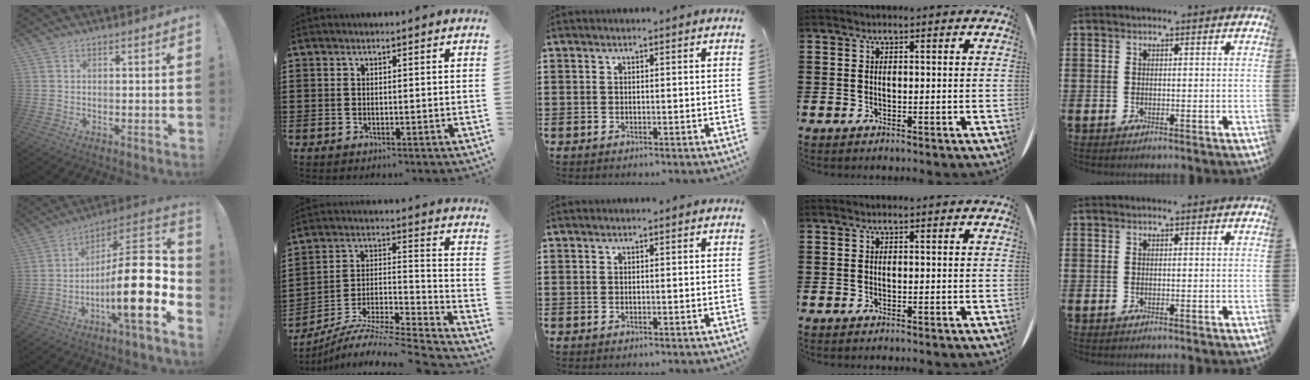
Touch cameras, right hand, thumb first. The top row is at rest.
{"thumb": {"total": 21.8, "force": [-4.5, 4.8, 20.8], "torque": [-0.353, 0.021, -0.075]}, "index": {"total": 8.0, "force": [-7.3, 0.1, 3.1], "torque": [-0.052, -0.002, -0.151]}}